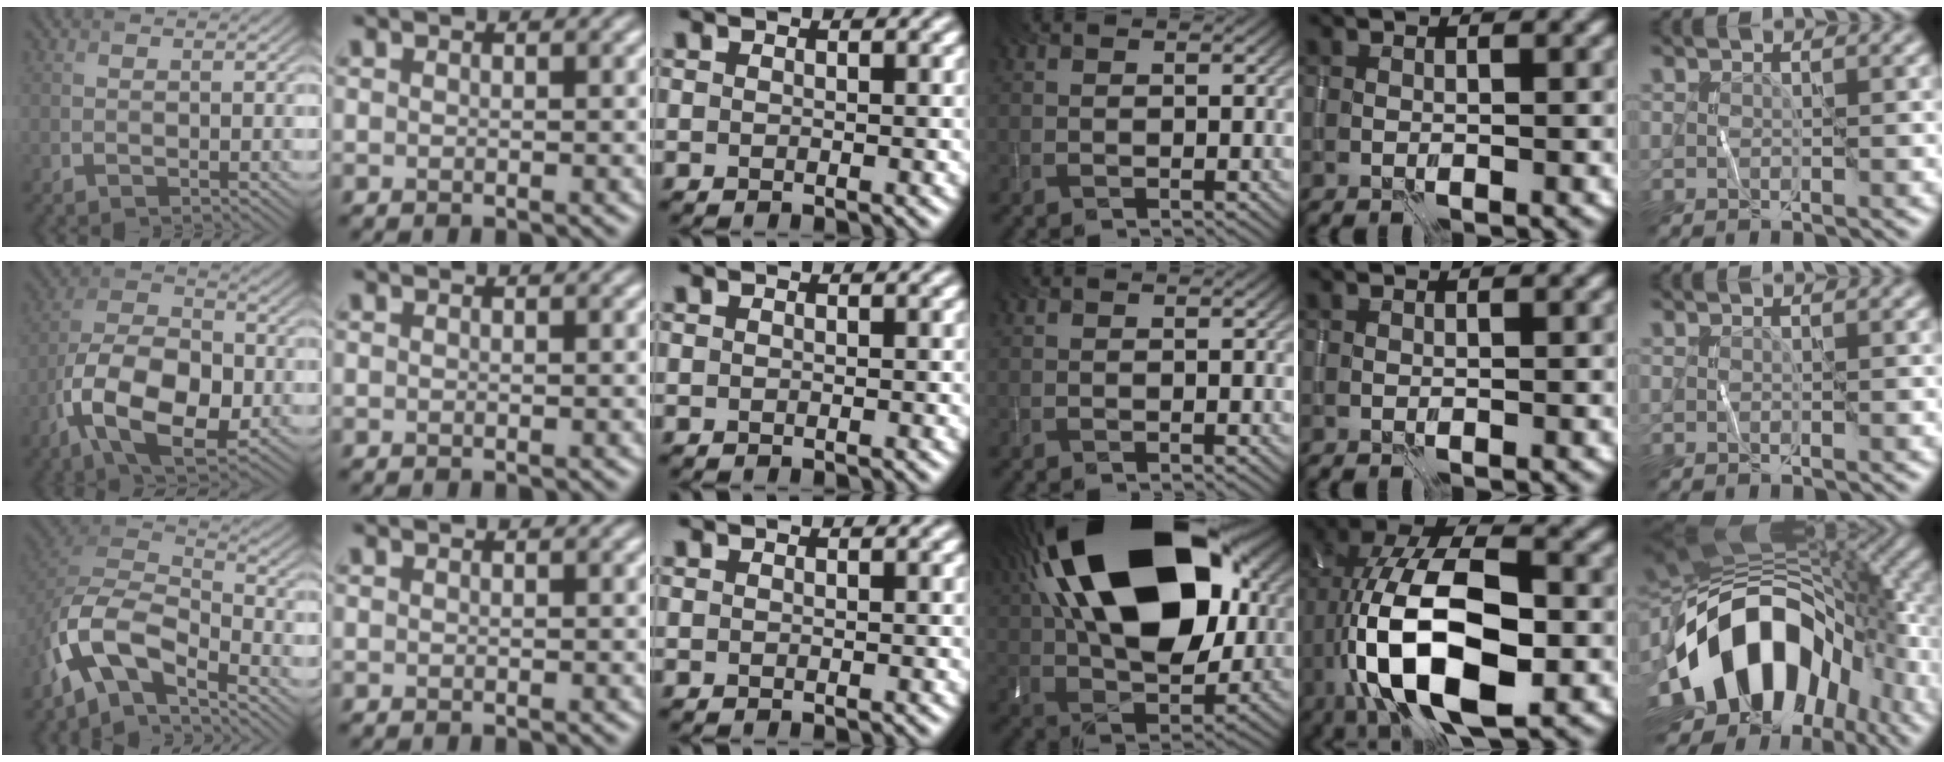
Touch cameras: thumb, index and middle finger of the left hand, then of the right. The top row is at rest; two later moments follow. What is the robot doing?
{"motion": "wipe", "object": "whiteboard"}